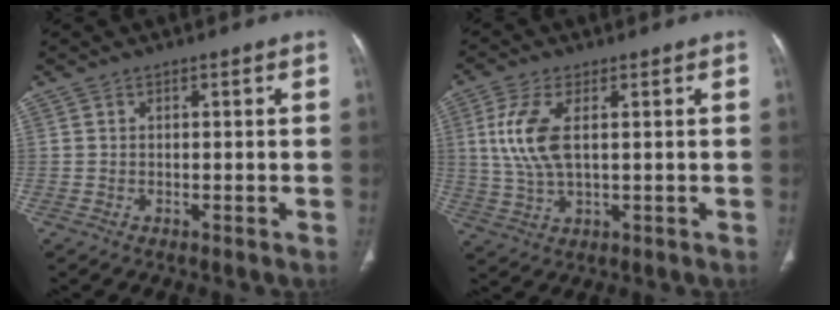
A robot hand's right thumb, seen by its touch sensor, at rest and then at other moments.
{"total": 8.8, "force": [1.8, 3.9, 7.7], "torque": [-0.181, -0.005, 0.039]}